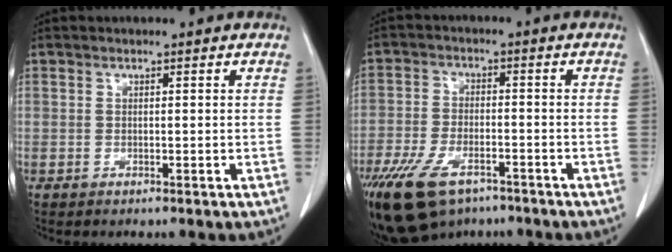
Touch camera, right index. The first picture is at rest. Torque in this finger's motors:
{"motor_torque": [1.21, -0.65, 0.59, 0.17]}